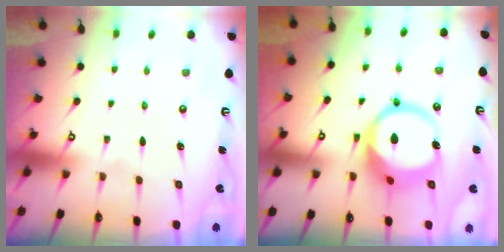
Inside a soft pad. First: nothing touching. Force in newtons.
{"total": 11.4, "press": 11.4, "slide": 1.4}